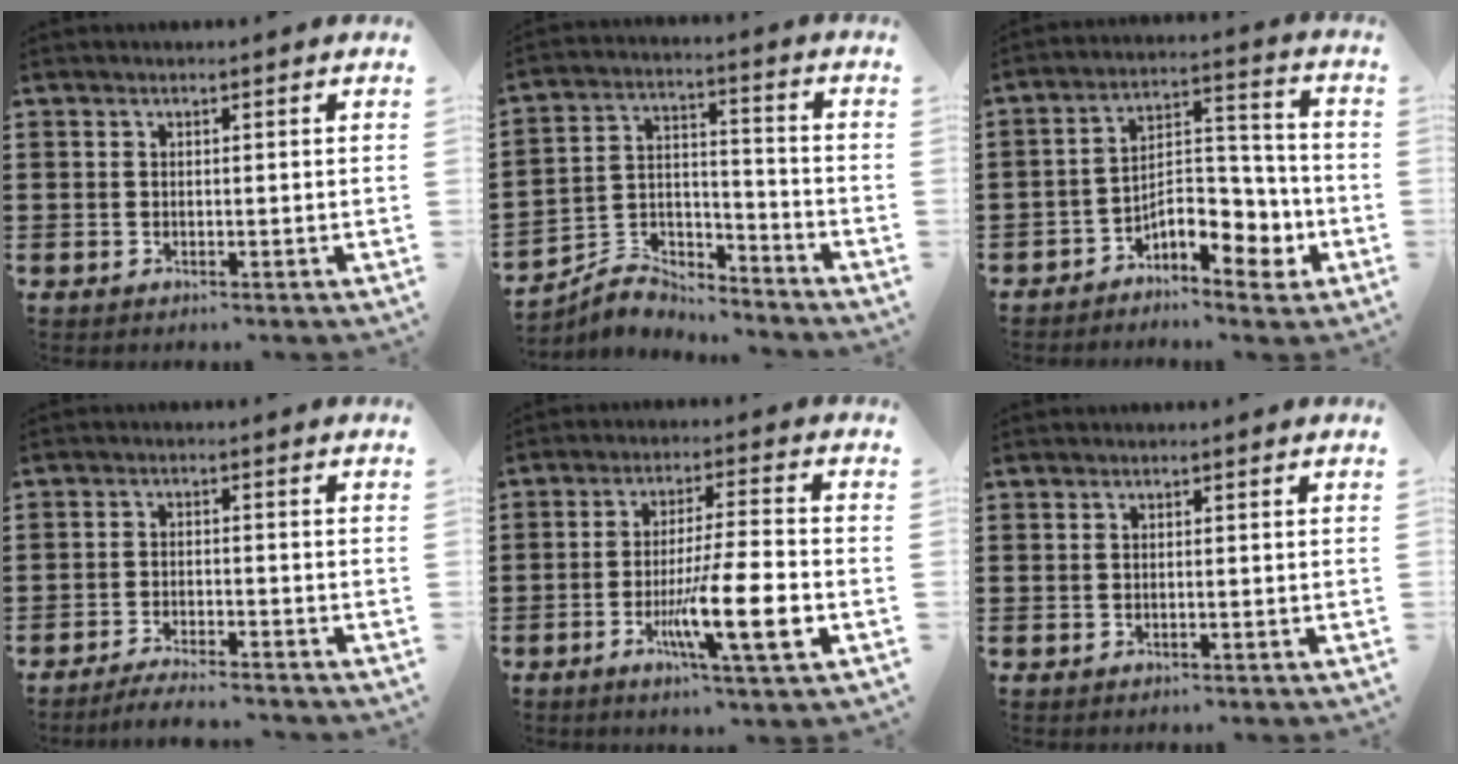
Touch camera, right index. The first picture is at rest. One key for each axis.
{"total": 5.9, "fx": -5.6, "fy": 1.9, "fz": 0.6, "tx": -0.024, "ty": 0.011, "tz": -0.114}
{"total": 8.7, "fx": -4.3, "fy": 4.6, "fz": 6.0, "tx": -0.093, "ty": 0.011, "tz": -0.075}
{"total": 3.0, "fx": -3.0, "fy": 0.0, "fz": 0.5, "tx": -0.012, "ty": 0.003, "tz": -0.061}
{"total": 11.6, "fx": -3.9, "fy": 1.3, "fz": 10.9, "tx": -0.196, "ty": -0.012, "tz": -0.068}
{"total": 0.0}